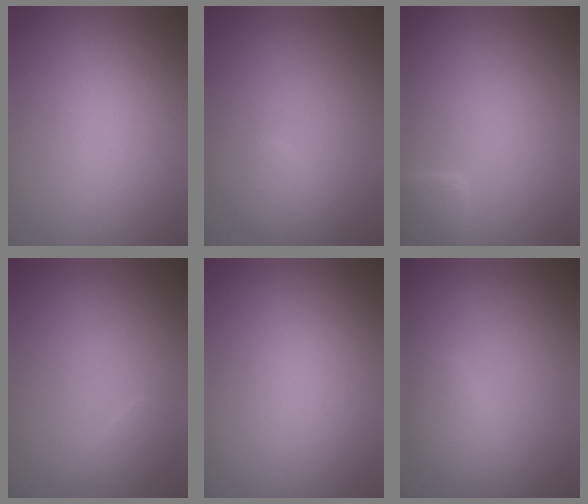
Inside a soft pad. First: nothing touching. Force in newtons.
{"total": 1.5, "press": 1.5, "slide": 0.1}
{"total": 2.1, "press": 2.1, "slide": 0.1}
{"total": 0.9, "press": 0.9, "slide": 0.0}
{"total": 0.0}
{"total": 2.7, "press": 2.7, "slide": 0.2}